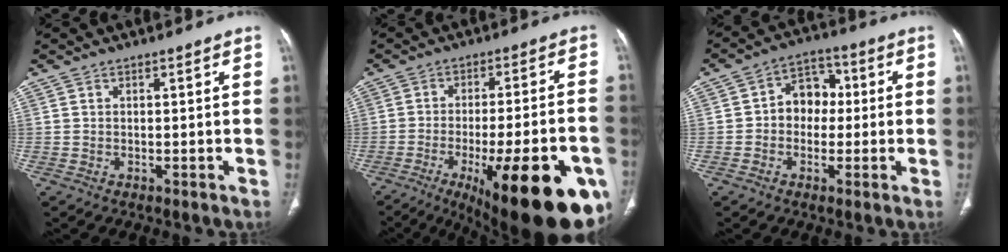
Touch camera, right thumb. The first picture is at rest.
{"total": 27.8, "force": [-12.1, 8.5, 23.6], "torque": [-0.262, 0.029, -0.161]}
{"total": 8.1, "force": [0.1, 6.4, 4.9], "torque": [-0.038, 0.026, -0.010]}